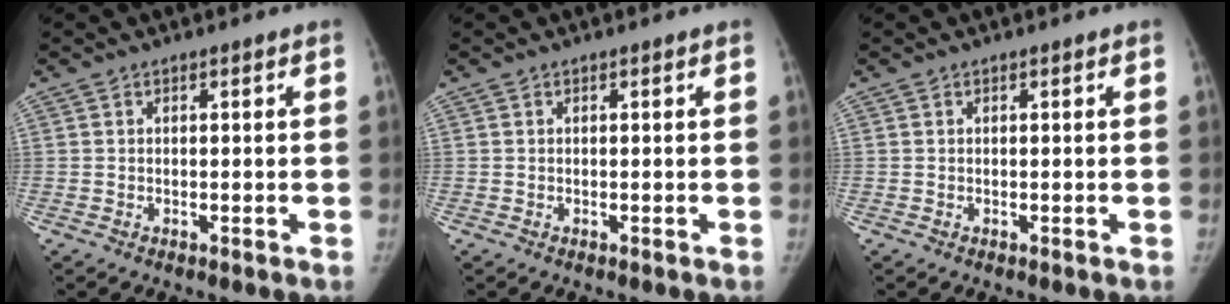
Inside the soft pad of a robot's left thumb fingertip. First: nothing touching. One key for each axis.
{"total": 0.0}
{"total": 0.0}